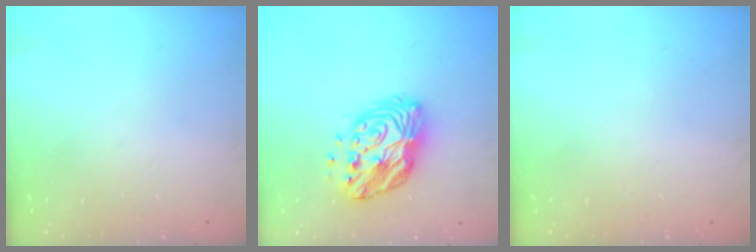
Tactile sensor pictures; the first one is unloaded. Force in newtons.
{"total": 12.7, "press": 12.7, "slide": 0.6}
{"total": 0.0}